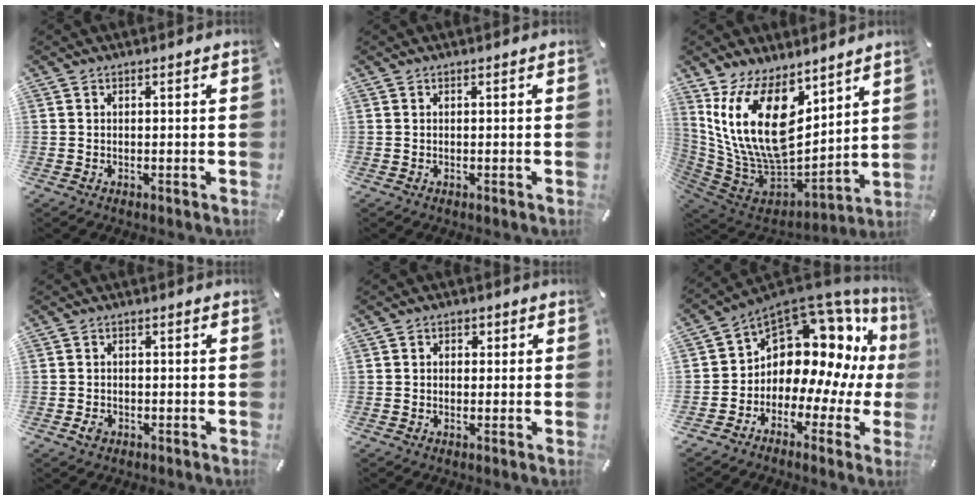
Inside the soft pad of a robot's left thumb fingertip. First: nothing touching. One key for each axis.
{"total": 0.0}
{"total": 20.3, "fx": 7.7, "fy": 12.2, "fz": 14.3, "tx": -0.315, "ty": -0.058, "tz": 0.141}
{"total": 2.4, "fx": -1.0, "fy": 1.8, "fz": 1.2, "tx": -0.020, "ty": 0.006, "tz": -0.018}
{"total": 2.1, "fx": -0.5, "fy": 1.8, "fz": 0.9, "tx": -0.010, "ty": 0.008, "tz": -0.014}
{"total": 13.4, "fx": 5.3, "fy": 9.8, "fz": 7.4, "tx": -0.128, "ty": -0.067, "tz": 0.096}